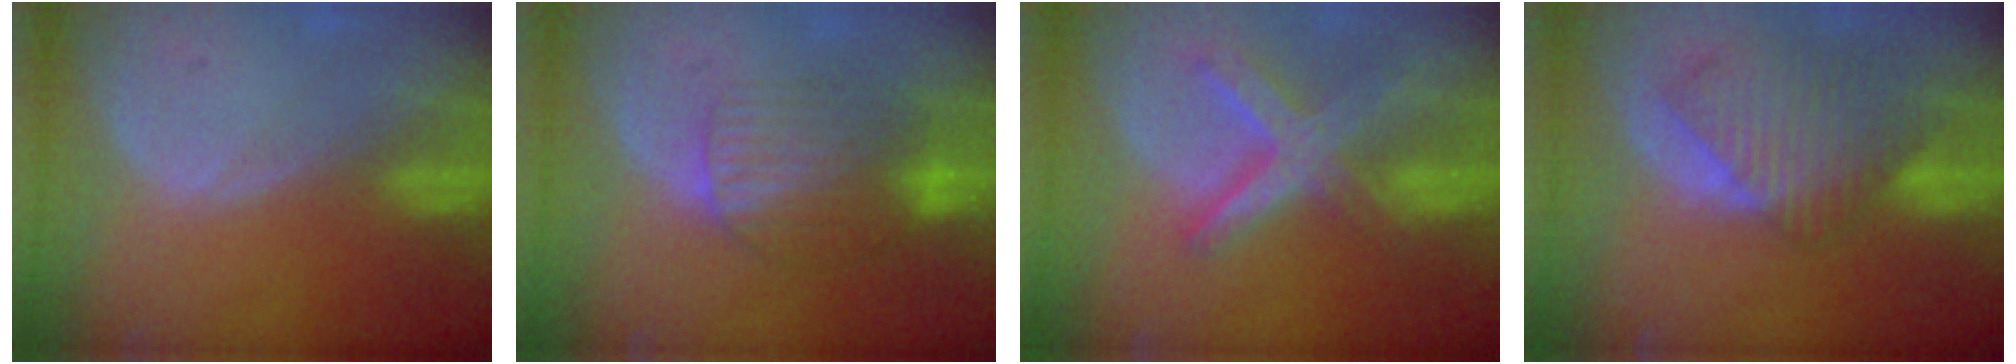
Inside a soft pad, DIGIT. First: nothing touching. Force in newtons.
{"total": 7.8, "press": 7.4, "slide": 2.4}
{"total": 8.3, "press": 7.2, "slide": 4.2}
{"total": 9.8, "press": 8.6, "slide": 4.8}